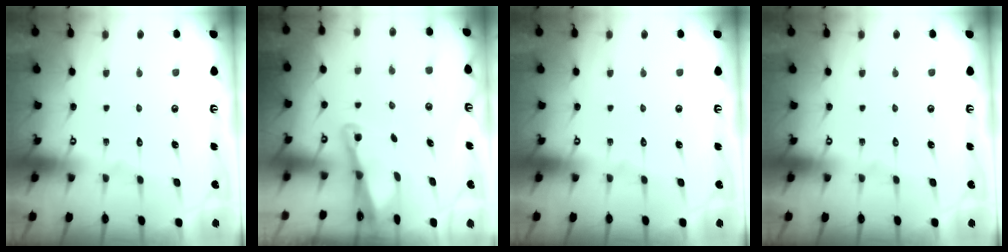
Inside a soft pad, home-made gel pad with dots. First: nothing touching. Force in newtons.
{"total": 2.3, "press": 2.3, "slide": 0.3}
{"total": 0.0}
{"total": 0.0}